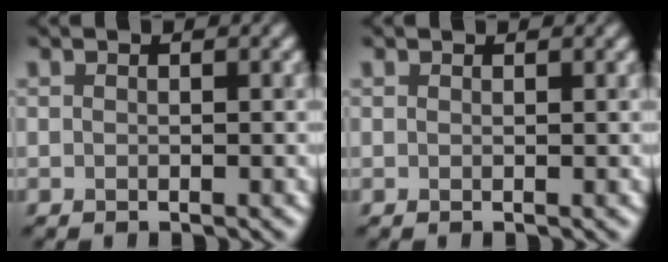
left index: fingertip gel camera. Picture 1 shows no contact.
{"total": 0.0}